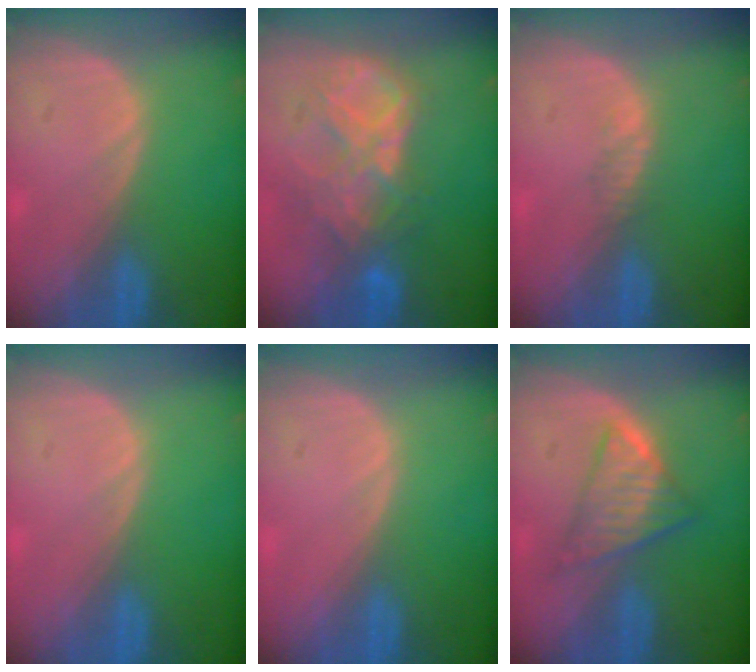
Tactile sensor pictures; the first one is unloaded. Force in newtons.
{"total": 9.2, "press": 7.8, "slide": 4.8}
{"total": 1.1, "press": 0.9, "slide": 0.7}
{"total": 0.0}
{"total": 0.0}
{"total": 6.0, "press": 5.7, "slide": 2.1}